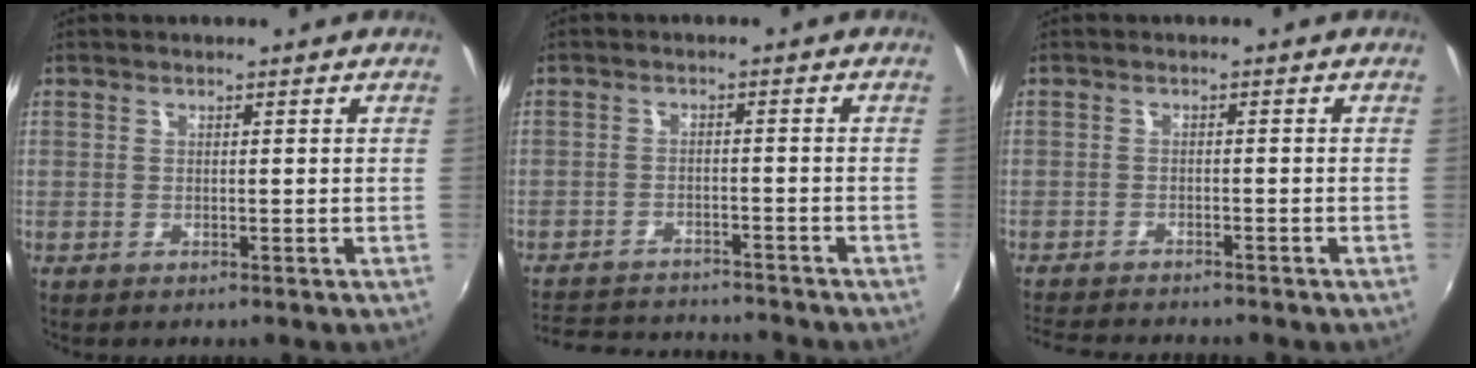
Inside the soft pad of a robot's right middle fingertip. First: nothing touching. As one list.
[{"total": 13.6, "force": [-12.4, 3.2, 4.5], "torque": [-0.109, -0.002, -0.184]}, {"total": 7.8, "force": [-7.2, 1.2, 2.8], "torque": [-0.073, -0.017, -0.115]}]